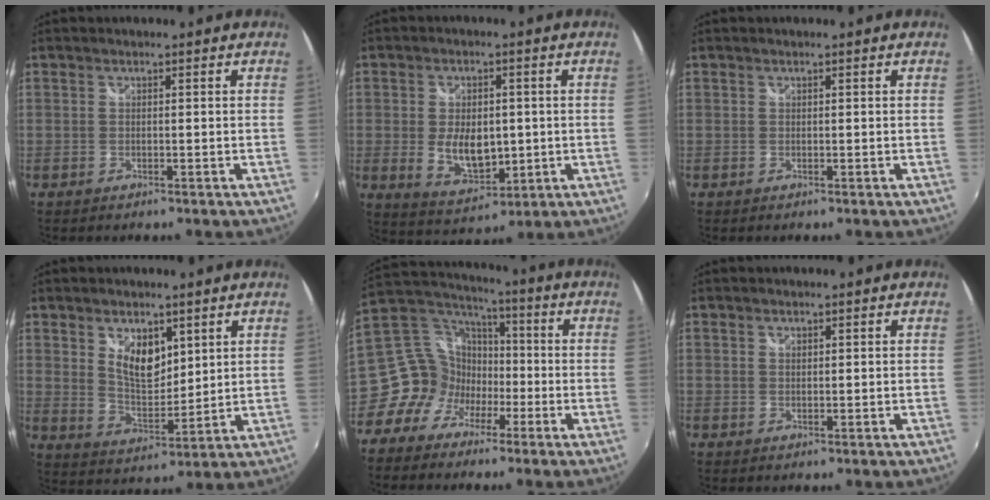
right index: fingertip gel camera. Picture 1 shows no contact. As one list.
[{"total": 9.1, "force": [-0.6, 5.5, 7.2], "torque": [-0.136, -0.010, 0.003]}, {"total": 0.0}, {"total": 8.0, "force": [3.7, 4.3, 5.5], "torque": [-0.091, -0.003, 0.073]}, {"total": 11.0, "force": [-4.5, 9.4, 3.6], "torque": [-0.075, 0.039, -0.087]}, {"total": 0.8, "force": [0.5, 0.6, 0.4], "torque": [-0.003, 0.002, 0.007]}]